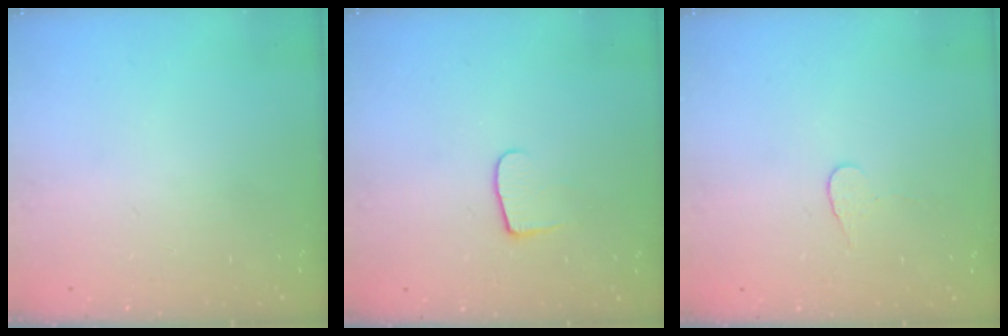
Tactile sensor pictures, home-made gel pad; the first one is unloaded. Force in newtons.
{"total": 6.1, "press": 6.0, "slide": 0.6}
{"total": 3.8, "press": 3.8, "slide": 0.4}